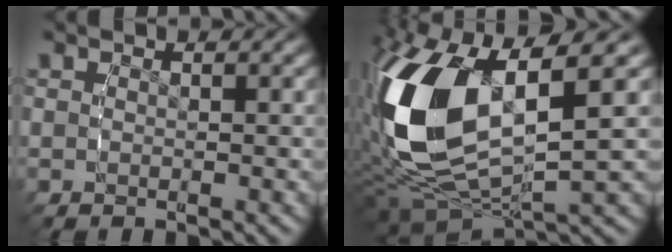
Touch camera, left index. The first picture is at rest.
{"total": 13.3, "force": [-0.5, 8.0, 10.6], "torque": [-0.252, -0.031, 0.000]}